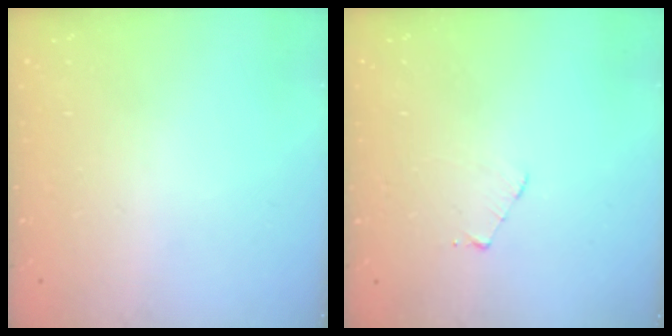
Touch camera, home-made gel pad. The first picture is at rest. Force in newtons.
{"total": 3.8, "press": 3.8, "slide": 0.3}